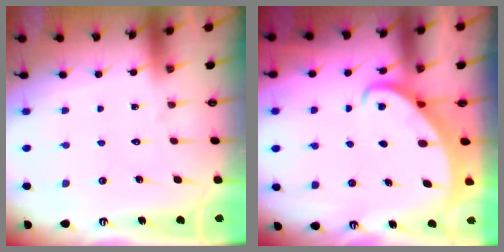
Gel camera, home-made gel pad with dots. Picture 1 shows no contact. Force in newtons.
{"total": 2.7, "press": 2.7, "slide": 0.3}